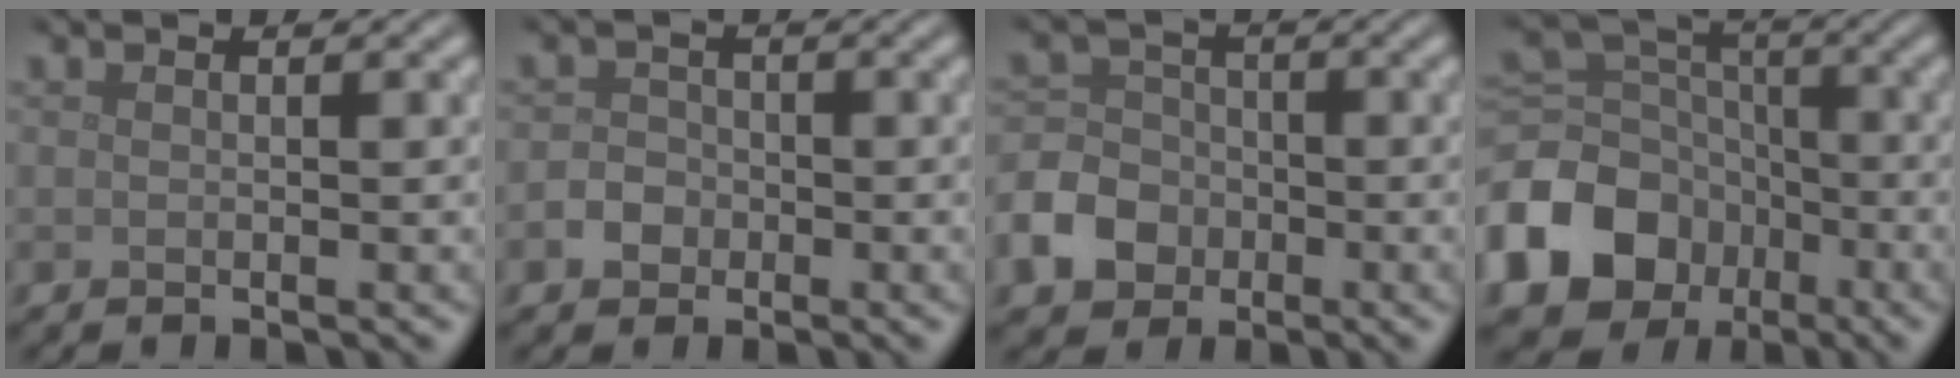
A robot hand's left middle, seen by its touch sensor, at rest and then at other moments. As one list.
[{"total": 2.0, "force": [-0.7, 1.7, 0.7], "torque": [0.001, 0.001, -0.019]}, {"total": 6.5, "force": [-3.0, 5.2, 2.4], "torque": [-0.041, -0.012, -0.075]}, {"total": 14.6, "force": [-6.8, 11.6, 5.6], "torque": [-0.160, -0.036, -0.136]}]